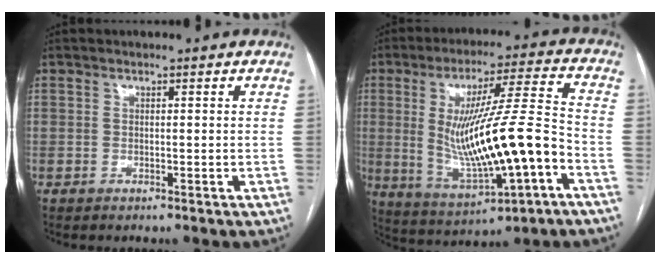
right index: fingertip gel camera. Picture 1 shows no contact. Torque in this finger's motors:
{"motor_torque": [2.14, 0.00, 1.05, 0.21]}